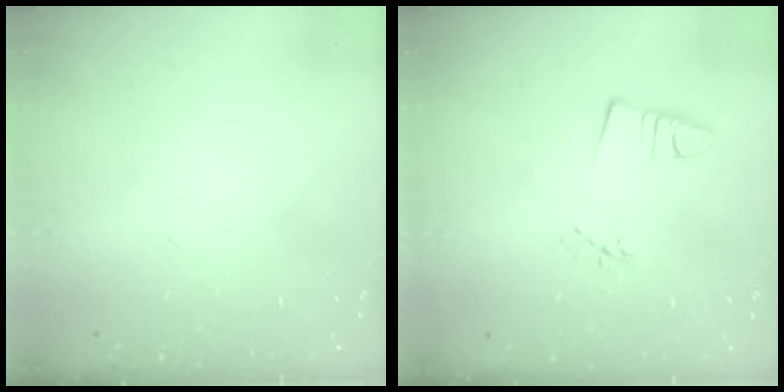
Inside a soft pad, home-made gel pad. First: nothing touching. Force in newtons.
{"total": 2.6, "press": 1.1, "slide": 2.4}